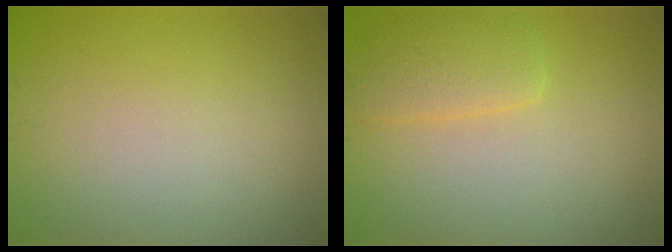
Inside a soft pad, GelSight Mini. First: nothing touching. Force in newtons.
{"total": 2.7, "press": 2.7, "slide": 0.0}